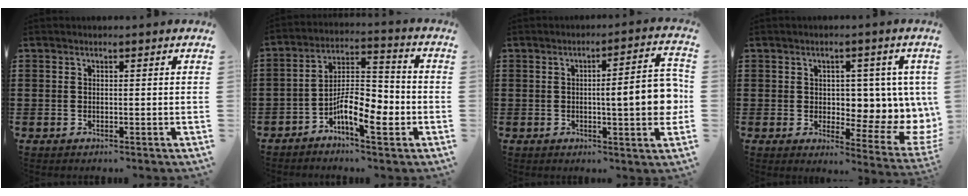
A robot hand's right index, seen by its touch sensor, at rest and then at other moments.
{"total": 9.0, "force": [-4.3, 3.2, 7.2], "torque": [-0.141, 0.006, -0.079]}
{"total": 9.2, "force": [-0.2, 1.4, 9.1], "torque": [-0.132, -0.007, -0.011]}
{"total": 5.0, "force": [1.5, 3.3, 3.5], "torque": [-0.054, -0.021, 0.017]}